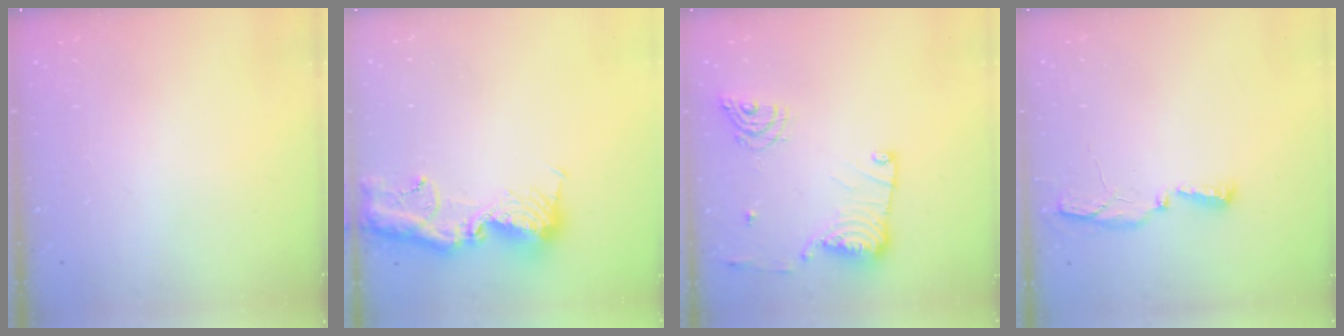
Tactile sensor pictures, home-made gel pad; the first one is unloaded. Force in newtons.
{"total": 15.7, "press": 15.6, "slide": 1.6}
{"total": 13.9, "press": 13.9, "slide": 0.8}
{"total": 5.0, "press": 4.9, "slide": 0.9}